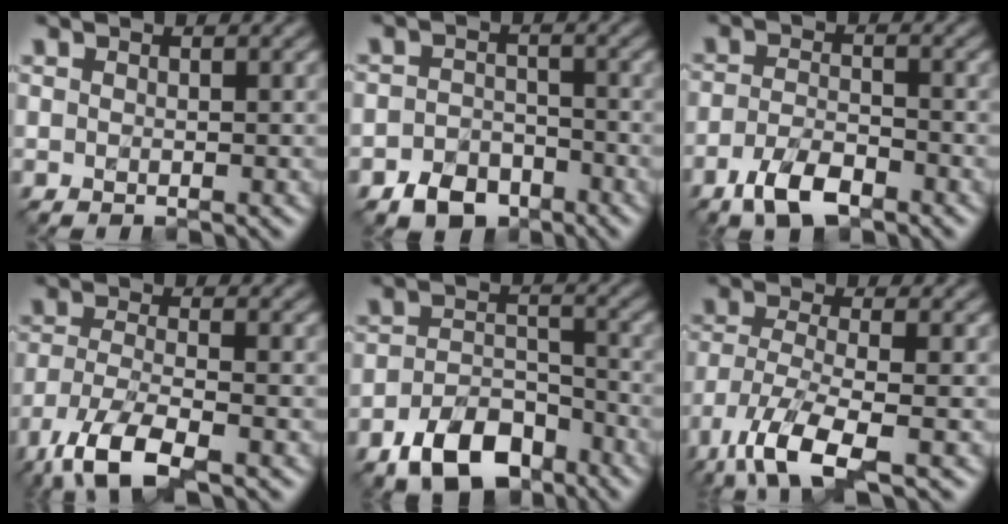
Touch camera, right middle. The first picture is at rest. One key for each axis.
{"total": 3.1, "fx": -2.3, "fy": 2.0, "fz": 0.6, "tx": -0.015, "ty": 0.008, "tz": -0.046}
{"total": 4.0, "fx": -3.0, "fy": 1.3, "fz": 2.3, "tx": -0.055, "ty": 0.005, "tz": -0.060}
{"total": 6.3, "fx": -4.2, "fy": 1.8, "fz": 4.3, "tx": -0.101, "ty": -0.005, "tz": -0.086}
{"total": 6.0, "fx": -4.1, "fy": 3.1, "fz": 3.0, "tx": -0.057, "ty": 0.007, "tz": -0.075}
{"total": 6.8, "fx": -4.0, "fy": 2.0, "fz": 5.1, "tx": -0.122, "ty": -0.008, "tz": -0.079}